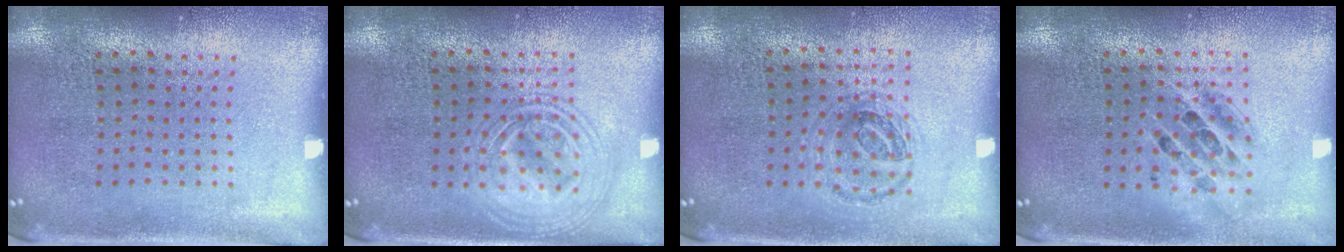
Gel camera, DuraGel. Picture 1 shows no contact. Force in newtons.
{"total": 2.7, "press": 2.7, "slide": 0.3}
{"total": 1.0, "press": 0.9, "slide": 0.1}
{"total": 1.4, "press": 1.3, "slide": 0.7}